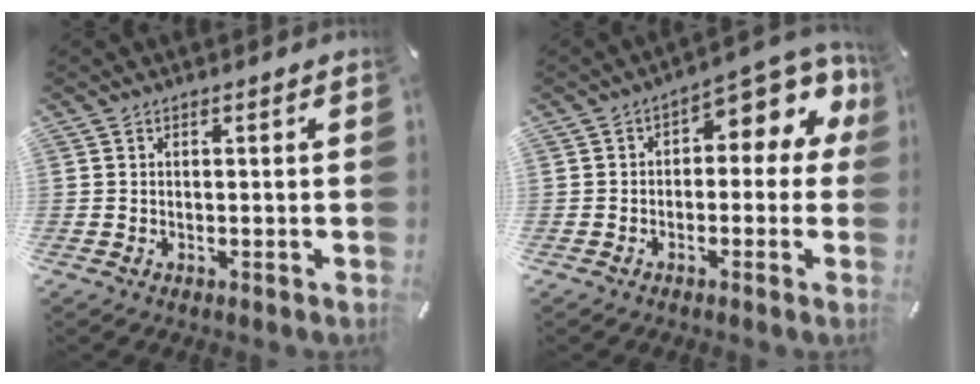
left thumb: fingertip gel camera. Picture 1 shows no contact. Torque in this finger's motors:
{"motor_torque": [1.33, 2.34, 0.69, -0.71, 0.19]}